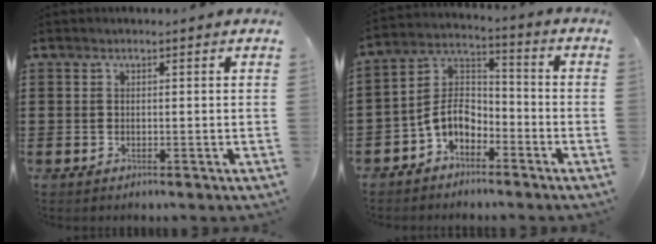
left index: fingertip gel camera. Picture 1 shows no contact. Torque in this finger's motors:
{"motor_torque": [1.16, 0.98, 0.57, 0.08]}